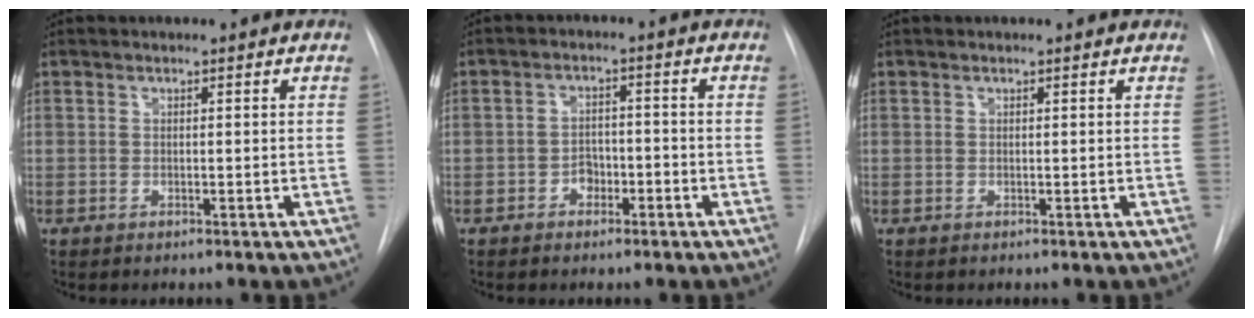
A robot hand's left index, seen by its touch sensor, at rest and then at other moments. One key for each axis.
{"total": 3.5, "fx": -2.6, "fy": 1.9, "fz": 1.3, "tx": -0.013, "ty": 0.002, "tz": -0.041}
{"total": 0.7, "fx": -0.7, "fy": -0.1, "fz": -0.2, "tx": 0.001, "ty": -0.004, "tz": -0.013}